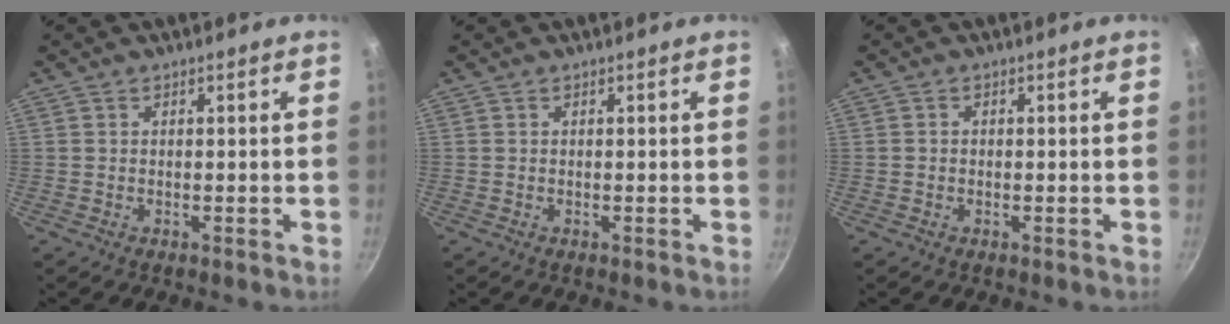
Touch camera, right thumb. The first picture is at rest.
{"total": 0.0}
{"total": 0.5, "force": [-0.2, 0.5, 0.2], "torque": [-0.003, 0.002, -0.004]}